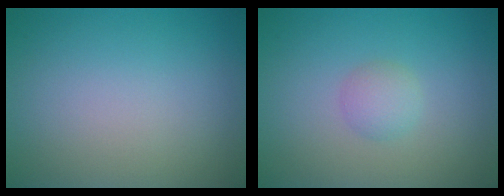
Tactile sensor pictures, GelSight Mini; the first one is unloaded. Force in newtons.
{"total": 1.6, "press": 1.6, "slide": 0.0}